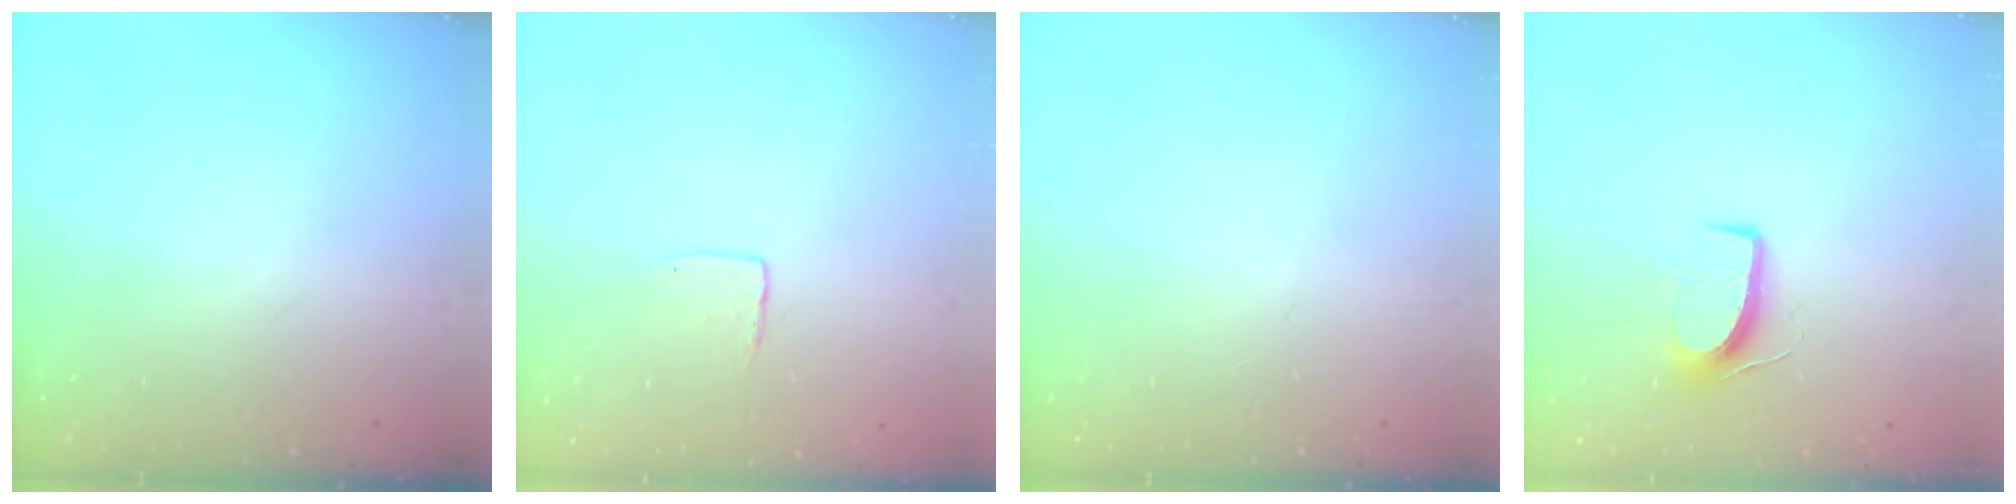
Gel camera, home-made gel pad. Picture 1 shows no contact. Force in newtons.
{"total": 3.7, "press": 3.7, "slide": 0.3}
{"total": 0.0}
{"total": 7.6, "press": 7.6, "slide": 0.5}